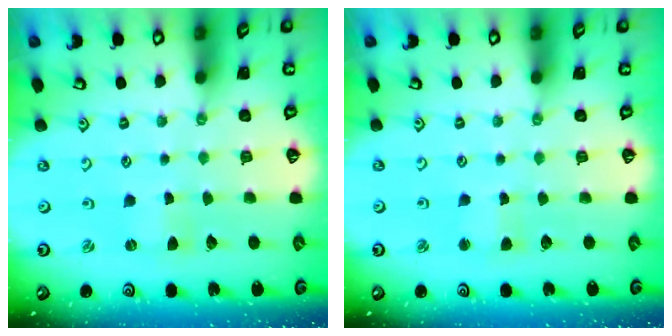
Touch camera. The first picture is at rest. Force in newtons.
{"total": 3.0, "press": 2.9, "slide": 0.6}